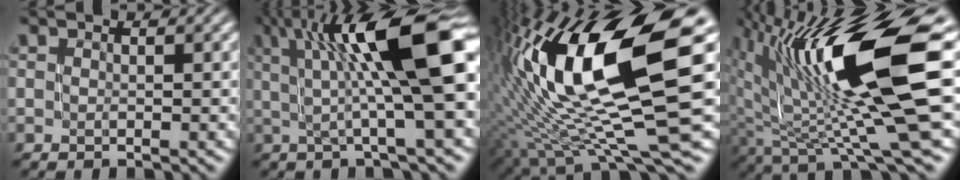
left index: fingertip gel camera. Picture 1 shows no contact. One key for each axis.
{"total": 12.4, "fx": 2.9, "fy": 2.7, "fz": 11.8, "tx": -0.176, "ty": 0.021, "tz": 0.046}
{"total": 16.3, "fx": 2.4, "fy": 4.4, "fz": 15.5, "tx": -0.286, "ty": 0.009, "tz": 0.044}
{"total": 13.8, "fx": 3.2, "fy": 3.8, "fz": 12.8, "tx": -0.224, "ty": -0.007, "tz": 0.059}